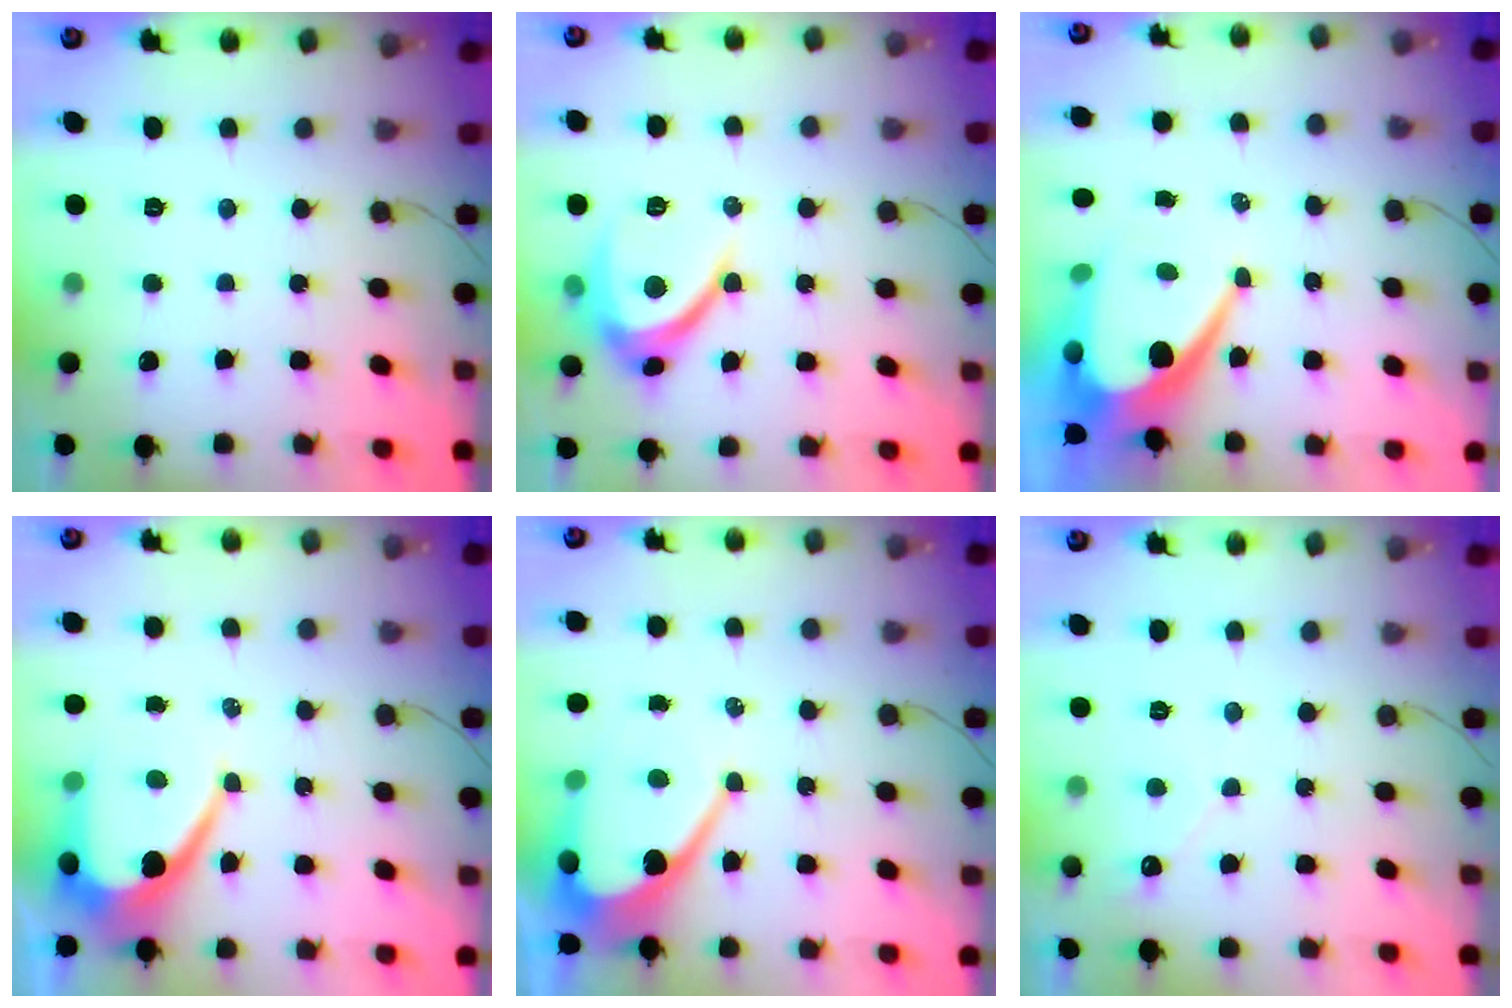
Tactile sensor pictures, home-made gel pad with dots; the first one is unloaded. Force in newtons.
{"total": 10.0, "press": 10.0, "slide": 0.9}
{"total": 14.1, "press": 14.1, "slide": 1.4}
{"total": 10.7, "press": 10.7, "slide": 0.9}
{"total": 12.2, "press": 12.1, "slide": 0.9}
{"total": 2.9, "press": 2.9, "slide": 0.1}